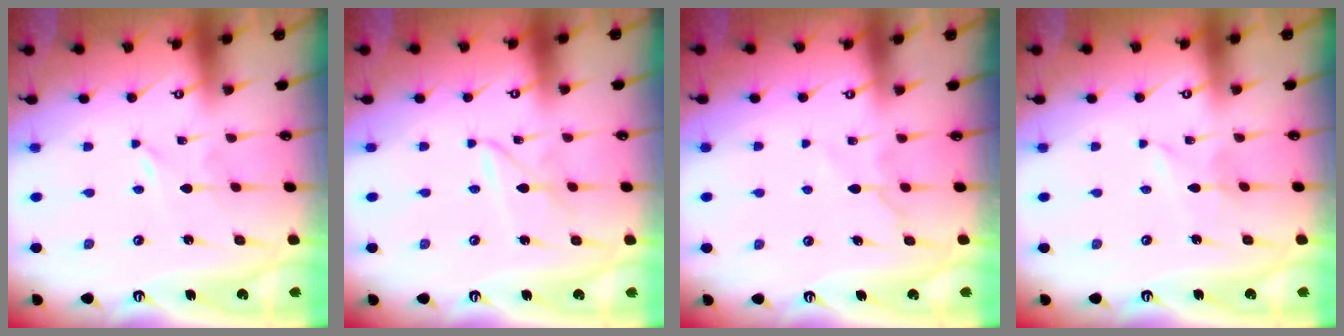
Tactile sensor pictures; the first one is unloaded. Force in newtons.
{"total": 2.6, "press": 2.6, "slide": 0.2}
{"total": 6.9, "press": 6.8, "slide": 0.9}
{"total": 2.6, "press": 2.6, "slide": 0.4}